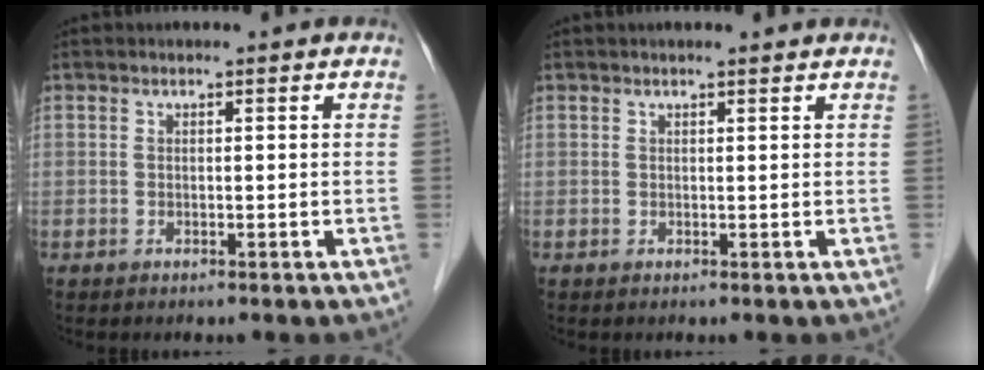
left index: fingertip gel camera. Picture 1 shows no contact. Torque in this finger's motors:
{"motor_torque": [-0.02, 0.01, -0.05, 0.01]}